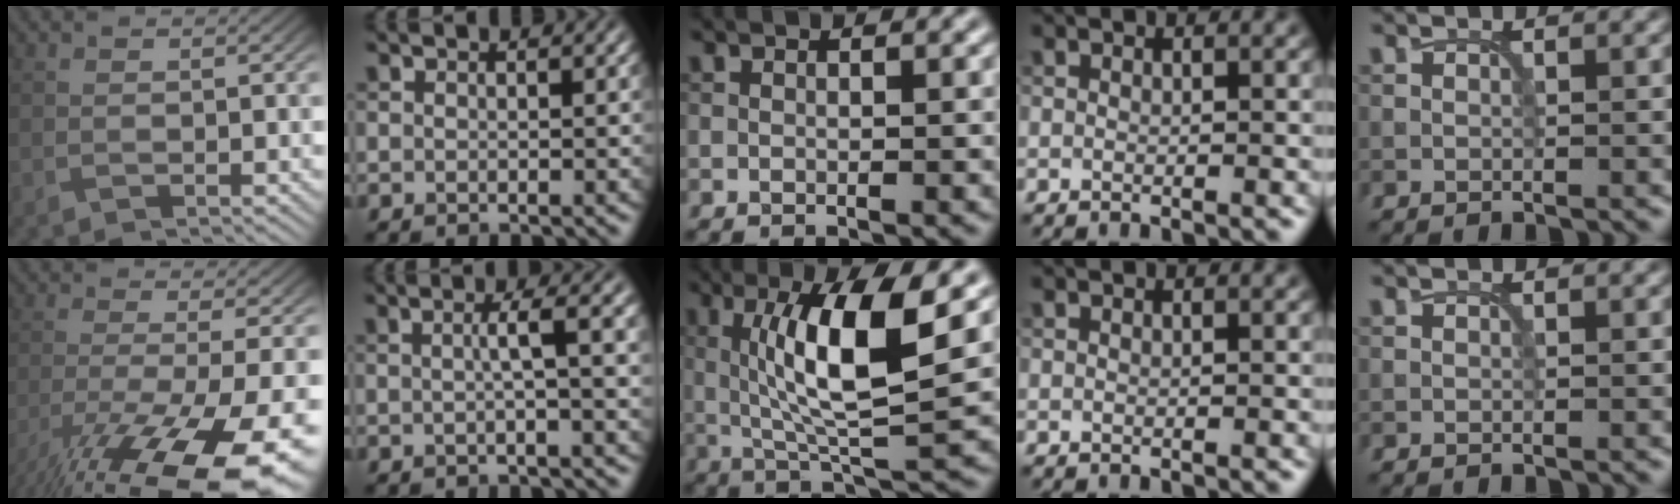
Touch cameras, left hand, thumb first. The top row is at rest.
{"thumb": {"total": 16.6, "force": [-9.9, 3.8, 12.7], "torque": [-0.232, -0.029, -0.156]}, "index": {"total": 3.7, "force": [0.3, 0.7, 3.6], "torque": [-0.048, 0.009, -0.001]}, "middle": {"total": 8.2, "force": [1.6, 1.4, 7.9], "torque": [-0.142, -0.001, 0.033]}}